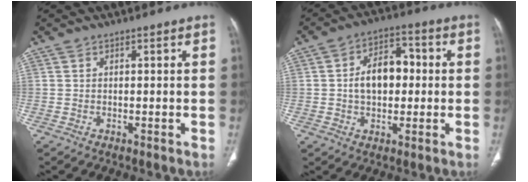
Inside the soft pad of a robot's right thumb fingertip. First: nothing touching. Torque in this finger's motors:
{"motor_torque": [0.90, 2.24, 1.05, -0.05, 0.06]}